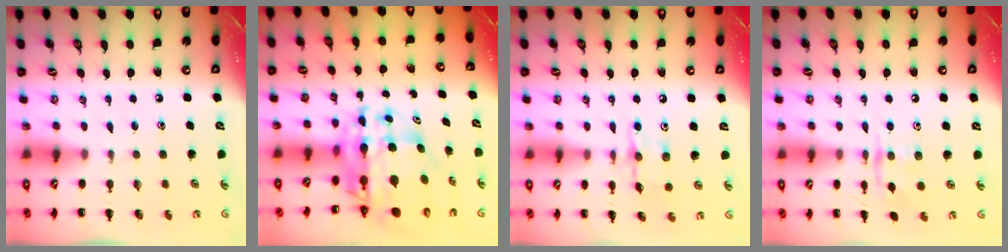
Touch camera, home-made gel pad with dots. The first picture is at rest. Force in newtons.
{"total": 13.1, "press": 12.4, "slide": 4.1}
{"total": 8.7, "press": 8.7, "slide": 0.5}
{"total": 9.1, "press": 9.0, "slide": 0.7}